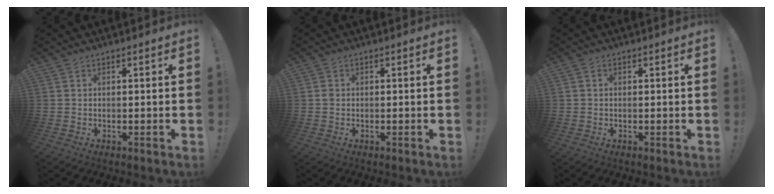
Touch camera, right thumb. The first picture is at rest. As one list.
[{"total": 0.8, "force": [0.0, 0.6, 0.4], "torque": [-0.011, 0.003, 0.002]}, {"total": 0.7, "force": [0.0, 0.7, 0.3], "torque": [0.002, -0.001, -0.003]}]